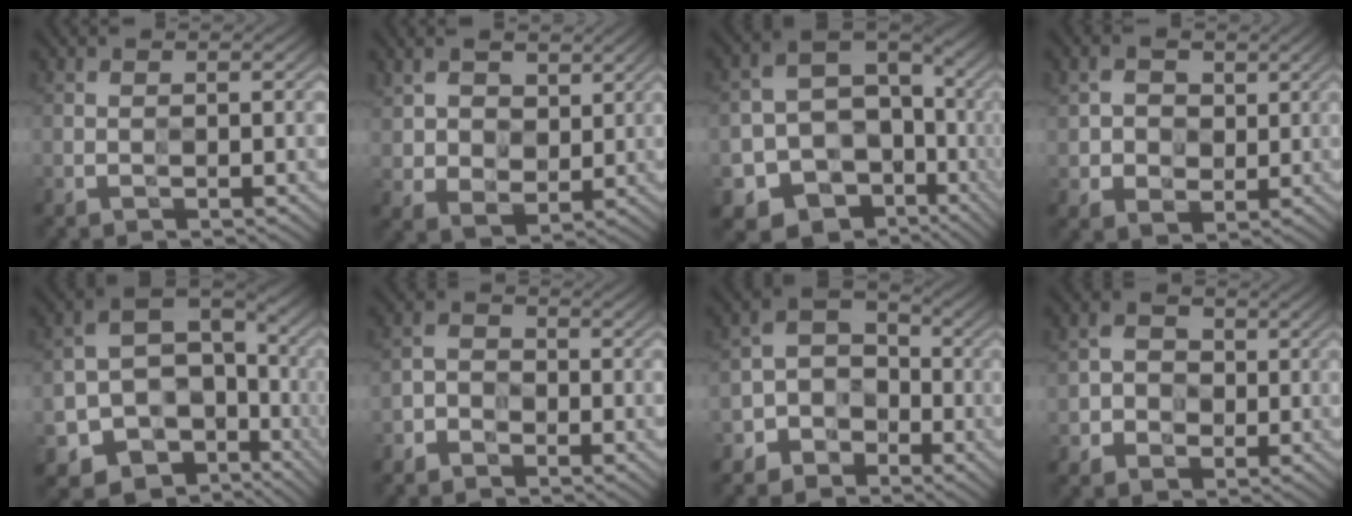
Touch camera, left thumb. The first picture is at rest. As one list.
[{"total": 7.1, "force": [3.5, 4.8, 3.9], "torque": [-0.115, 0.000, 0.069]}, {"total": 13.8, "force": [-5.2, 10.9, 6.6], "torque": [-0.111, -0.033, -0.077]}, {"total": 4.3, "force": [1.1, 3.7, 1.8], "torque": [-0.053, -0.008, 0.019]}, {"total": 12.8, "force": [-5.5, 9.4, 6.7], "torque": [-0.114, -0.047, -0.080]}, {"total": 2.6, "force": [-1.8, 1.8, 0.5], "torque": [-0.002, 0.000, -0.049]}, {"total": 5.8, "force": [-3.3, 4.6, 1.6], "torque": [-0.025, 0.000, -0.074]}, {"total": 3.4, "force": [-0.6, 3.2, 1.0], "torque": [-0.012, -0.005, -0.024]}]